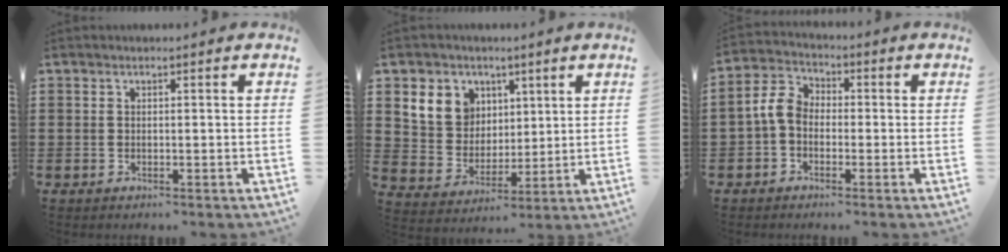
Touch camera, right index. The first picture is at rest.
{"total": 7.8, "force": [3.7, 6.7, 1.8], "torque": [-0.066, 0.008, 0.073]}
{"total": 5.0, "force": [-1.0, 3.5, 3.4], "torque": [-0.097, 0.004, -0.029]}